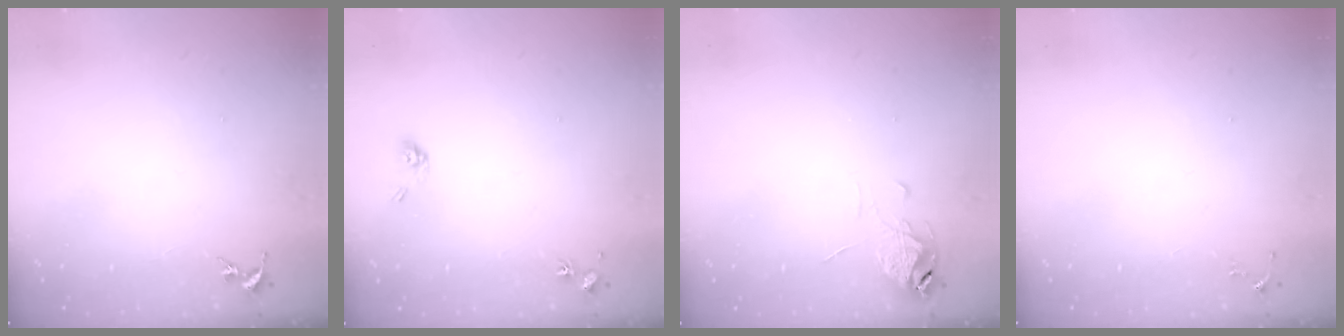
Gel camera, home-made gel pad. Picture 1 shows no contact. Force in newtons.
{"total": 5.0, "press": 4.6, "slide": 1.7}
{"total": 6.4, "press": 6.4, "slide": 0.5}
{"total": 3.3, "press": 3.3, "slide": 0.5}